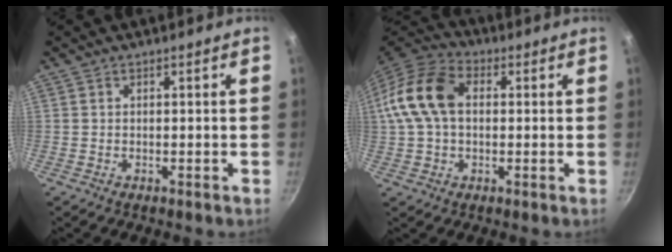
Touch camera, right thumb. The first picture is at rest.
{"total": 13.9, "force": [1.7, 9.4, 10.1], "torque": [-0.180, 0.027, 0.015]}